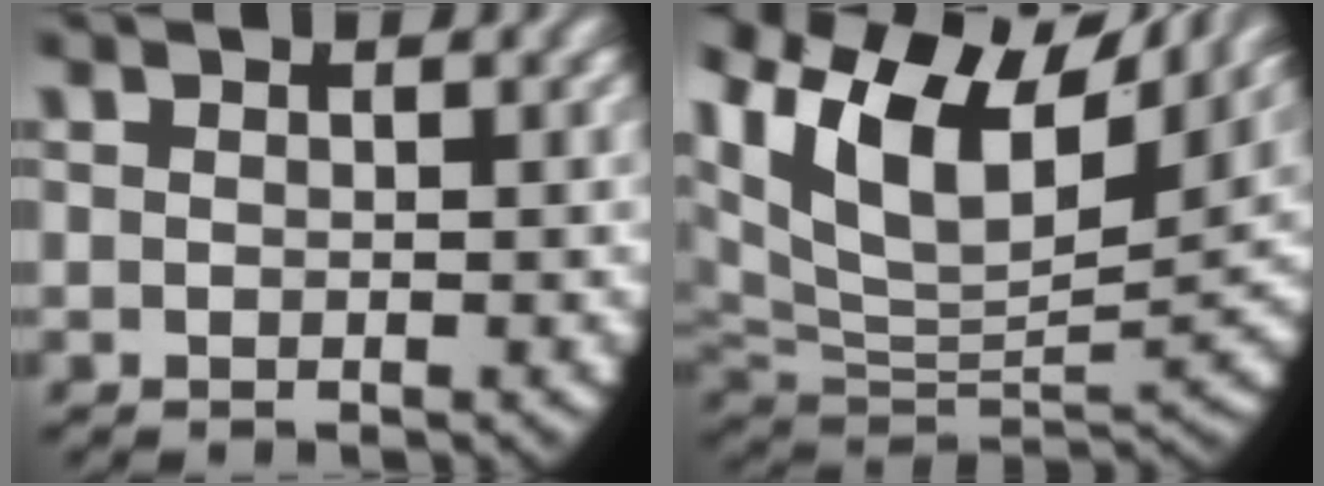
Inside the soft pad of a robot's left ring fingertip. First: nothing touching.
{"total": 14.0, "force": [5.4, 8.5, 9.6], "torque": [-0.212, -0.006, 0.089]}